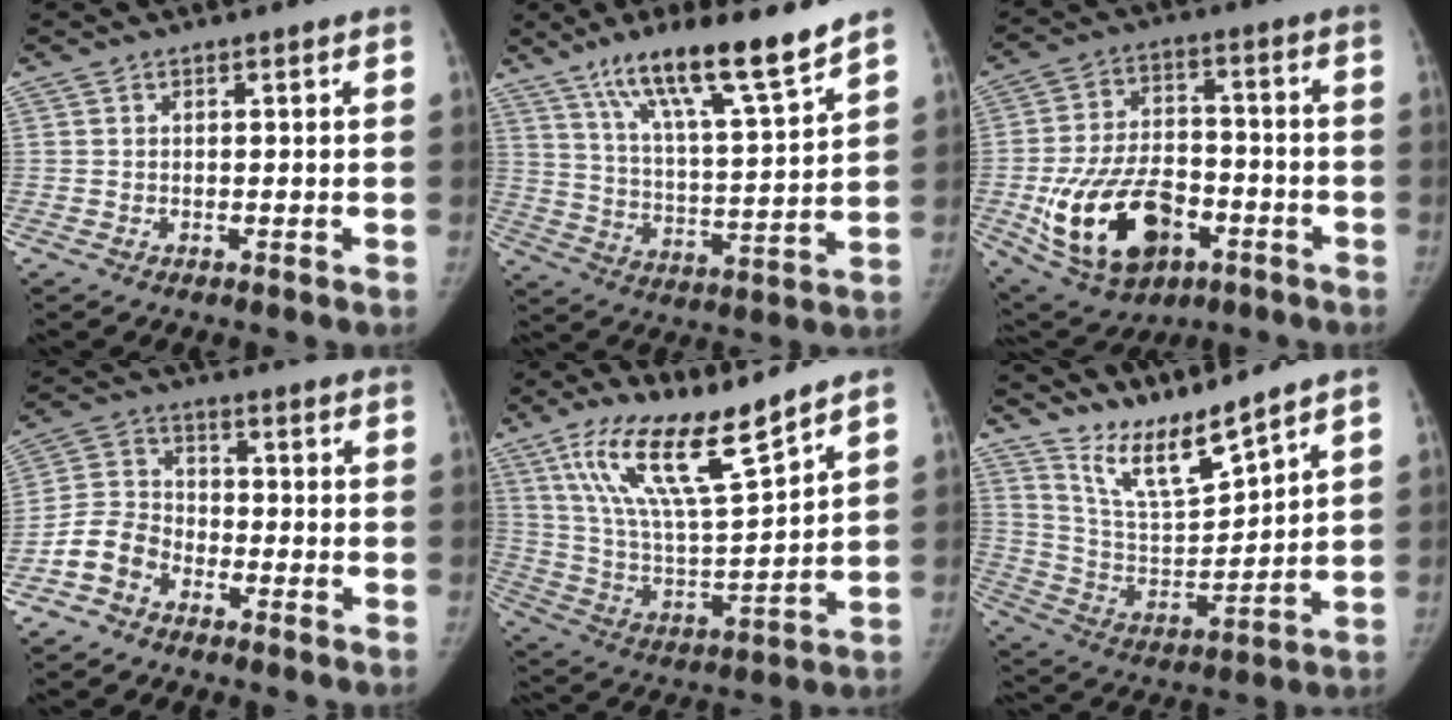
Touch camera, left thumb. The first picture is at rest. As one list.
[{"total": 16.9, "force": [12.1, 1.9, 11.7], "torque": [-0.182, -0.064, 0.208]}, {"total": 19.8, "force": [-7.2, 12.2, 13.9], "torque": [-0.231, 0.029, -0.106]}, {"total": 7.0, "force": [-4.2, 4.8, 2.7], "torque": [-0.047, 0.031, -0.094]}, {"total": 17.0, "force": [11.8, 3.1, 11.8], "torque": [-0.201, -0.065, 0.230]}, {"total": 10.9, "force": [9.6, 0.7, 5.0], "torque": [-0.087, -0.074, 0.194]}]